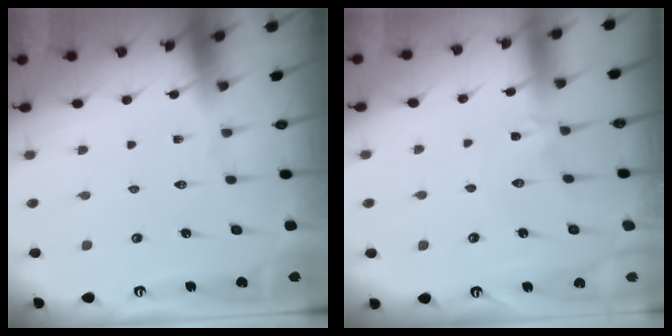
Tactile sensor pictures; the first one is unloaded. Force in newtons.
{"total": 0.6, "press": 0.5, "slide": 0.3}